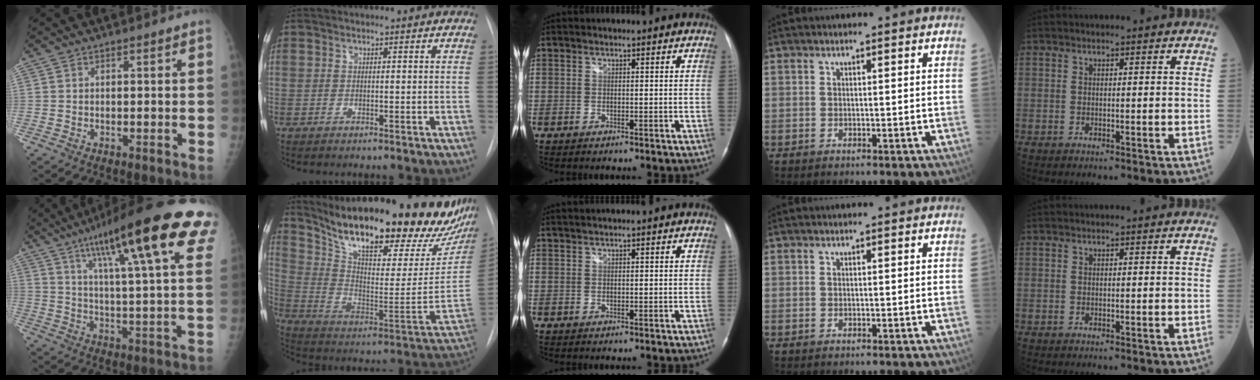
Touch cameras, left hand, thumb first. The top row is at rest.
{"thumb": {"total": 27.7, "force": [15.1, 4.8, 22.7], "torque": [-0.326, -0.018, 0.217]}, "index": {"total": 31.3, "force": [25.3, 6.6, 17.2], "torque": [-0.284, -0.071, 0.355]}, "middle": {"total": 1.1, "force": [0.9, -0.1, 0.6], "torque": [-0.015, 0.014, 0.022]}}